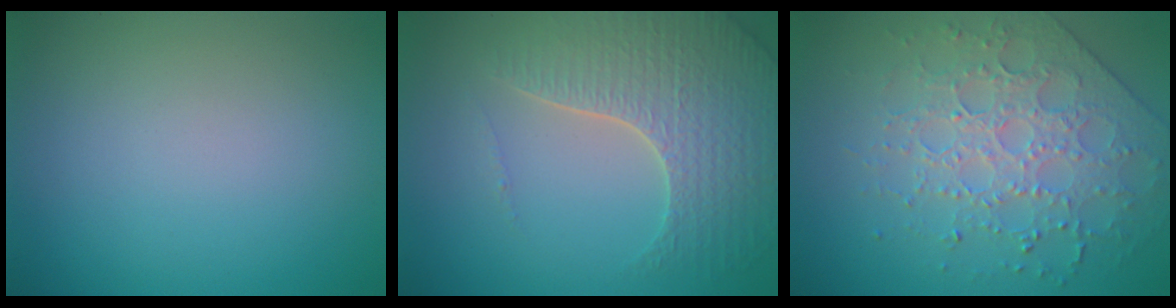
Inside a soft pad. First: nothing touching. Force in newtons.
{"total": 5.3, "press": 4.5, "slide": 2.8}
{"total": 4.0, "press": 4.0, "slide": 0.1}